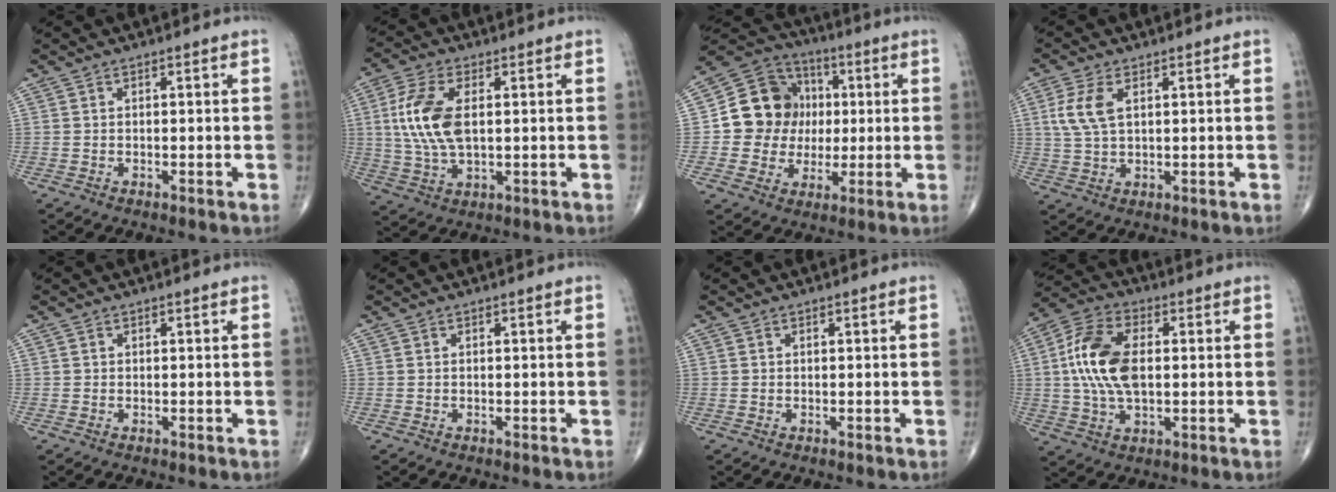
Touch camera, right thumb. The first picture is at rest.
{"total": 11.5, "force": [1.5, 5.8, 9.8], "torque": [-0.215, 0.000, 0.032]}
{"total": 14.1, "force": [1.0, 12.8, 6.0], "torque": [-0.060, 0.020, 0.017]}
{"total": 6.3, "force": [1.9, 3.2, 5.1], "torque": [-0.121, 0.003, 0.041]}
{"total": 0.0}
{"total": 0.0}
{"total": 0.0}
{"total": 13.8, "force": [1.1, 7.6, 11.5], "torque": [-0.236, 0.014, 0.017]}